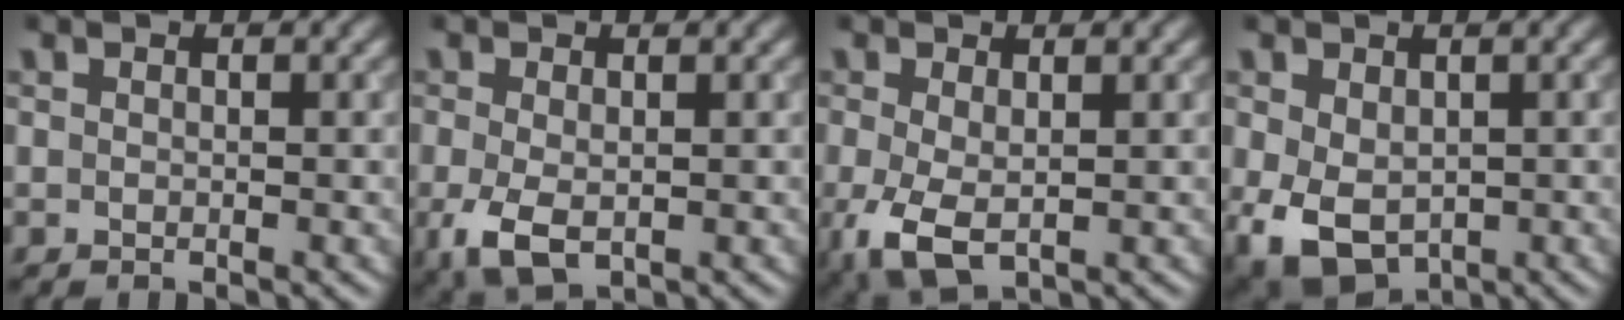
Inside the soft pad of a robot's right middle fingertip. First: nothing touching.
{"total": 4.1, "force": [-1.0, 2.3, 3.2], "torque": [-0.075, -0.014, -0.015]}
{"total": 4.5, "force": [-0.8, 2.4, 3.7], "torque": [-0.092, -0.012, -0.012]}
{"total": 6.6, "force": [-1.5, 4.4, 4.6], "torque": [-0.101, -0.021, -0.019]}